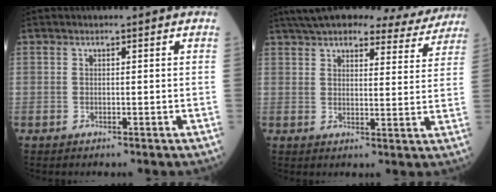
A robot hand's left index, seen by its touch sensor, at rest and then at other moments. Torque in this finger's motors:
{"motor_torque": [0.85, -1.29, -0.02, 0.07]}